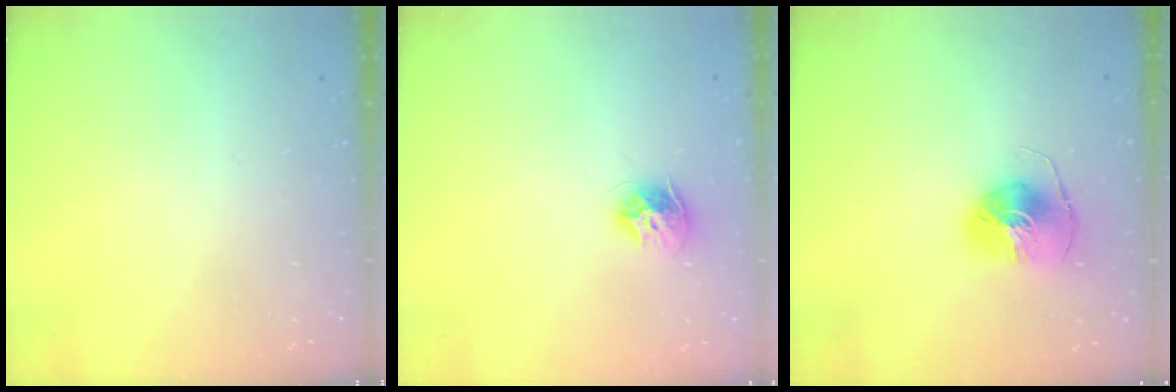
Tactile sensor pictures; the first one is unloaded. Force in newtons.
{"total": 8.5, "press": 8.5, "slide": 0.4}
{"total": 8.1, "press": 8.1, "slide": 0.3}